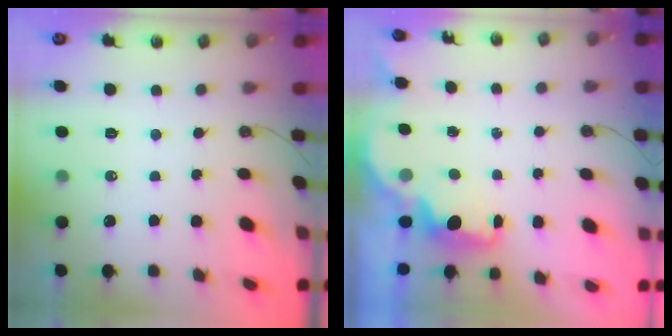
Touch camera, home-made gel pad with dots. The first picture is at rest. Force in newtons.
{"total": 1.8, "press": 1.6, "slide": 0.7}